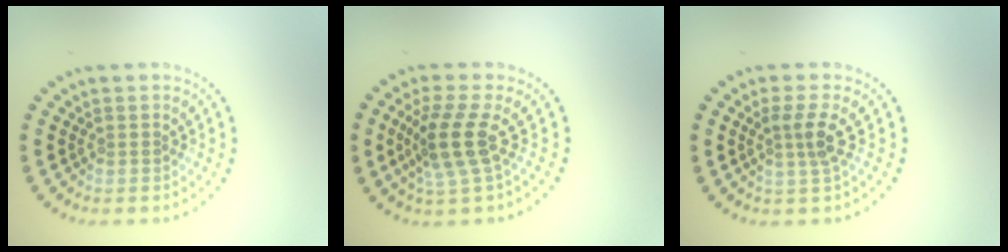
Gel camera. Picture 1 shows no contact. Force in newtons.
{"total": 3.7, "press": 2.8, "slide": 2.4}
{"total": 2.4, "press": 1.8, "slide": 1.5}